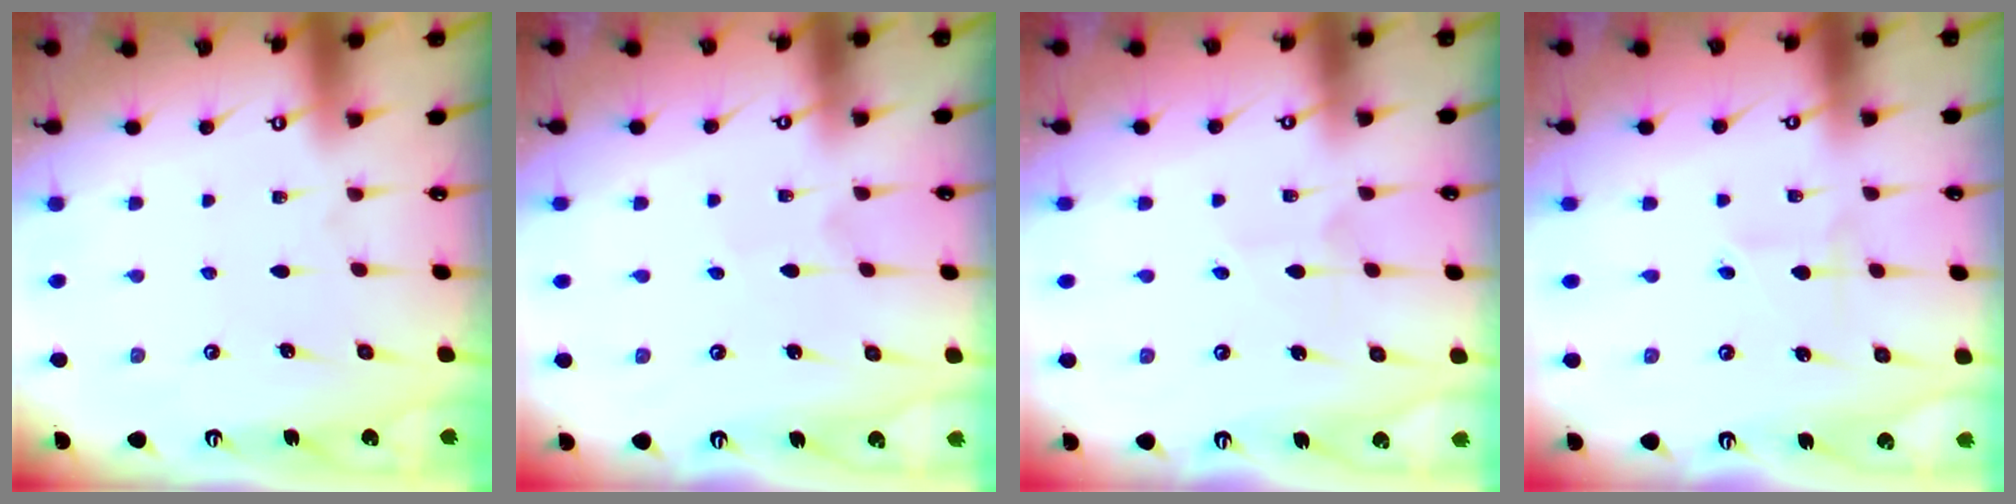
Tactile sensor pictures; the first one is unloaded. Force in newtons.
{"total": 2.6, "press": 2.6, "slide": 0.3}
{"total": 3.3, "press": 3.2, "slide": 0.5}
{"total": 2.1, "press": 2.0, "slide": 0.9}